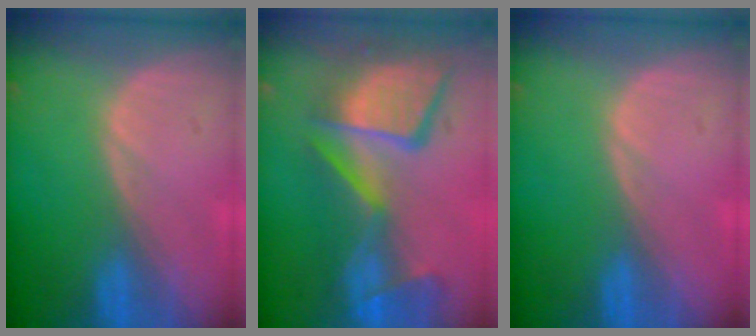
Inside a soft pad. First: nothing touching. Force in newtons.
{"total": 13.1, "press": 11.3, "slide": 6.6}
{"total": 0.0}